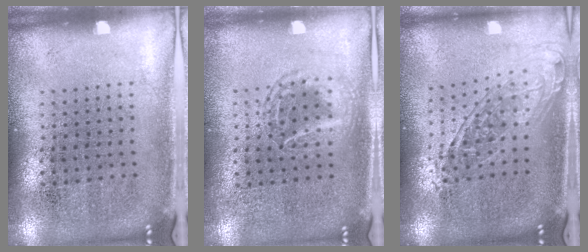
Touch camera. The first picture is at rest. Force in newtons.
{"total": 1.2, "press": 1.1, "slide": 0.2}
{"total": 1.6, "press": 1.2, "slide": 1.0}